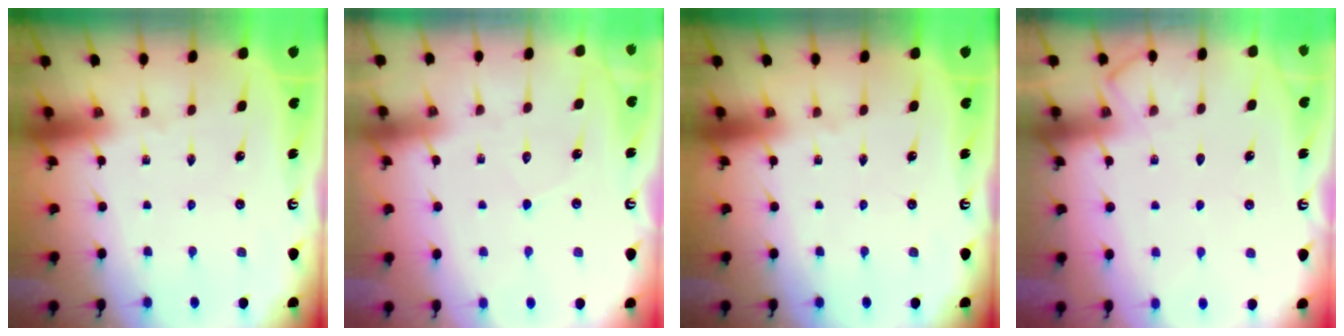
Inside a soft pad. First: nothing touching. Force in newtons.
{"total": 4.4, "press": 4.4, "slide": 0.3}
{"total": 0.0}
{"total": 6.9, "press": 6.8, "slide": 0.9}